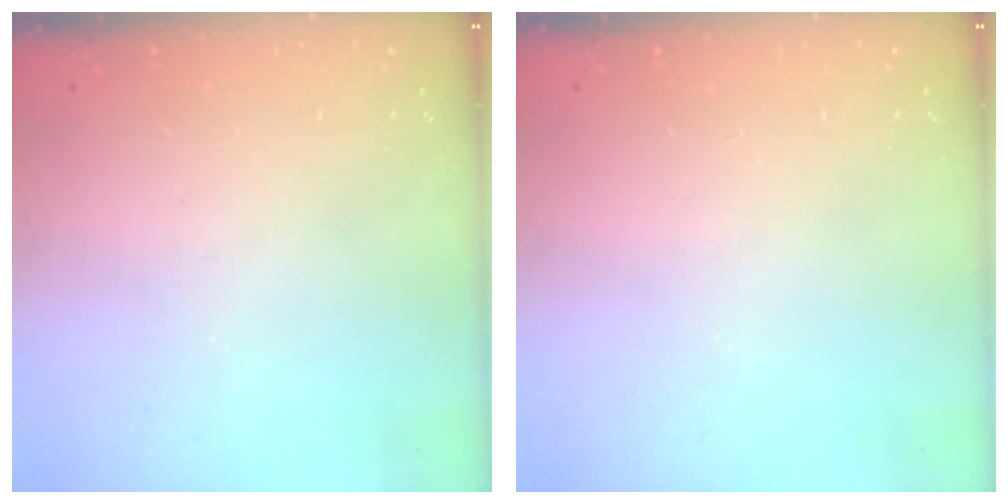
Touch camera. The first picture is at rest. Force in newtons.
{"total": 0.0}